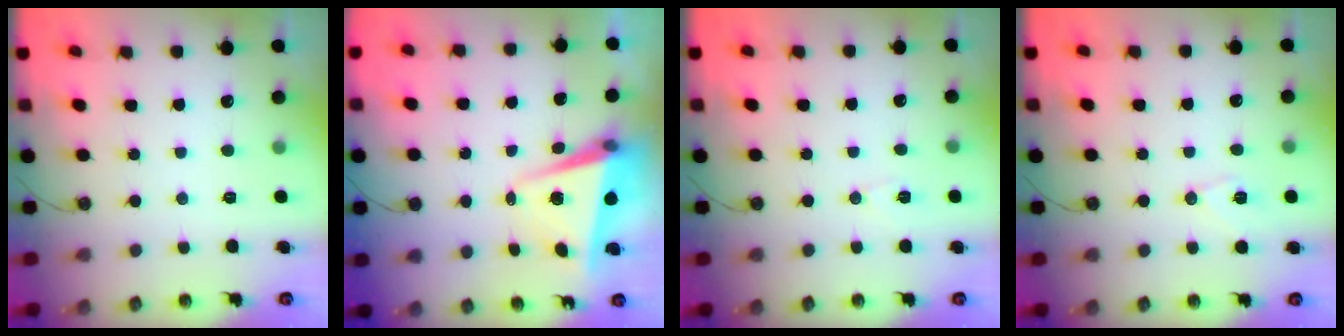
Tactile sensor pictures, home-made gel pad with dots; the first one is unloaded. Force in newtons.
{"total": 7.2, "press": 7.2, "slide": 0.4}
{"total": 4.2, "press": 3.8, "slide": 1.8}
{"total": 7.3, "press": 7.2, "slide": 1.0}